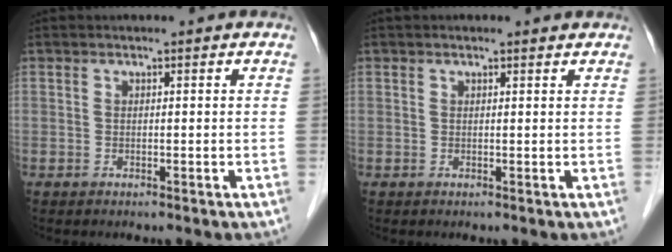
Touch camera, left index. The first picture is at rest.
{"total": 1.0, "force": [1.0, 0.2, 0.3], "torque": [-0.010, 0.006, 0.012]}